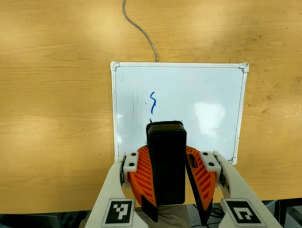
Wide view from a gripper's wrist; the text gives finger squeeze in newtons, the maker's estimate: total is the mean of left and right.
{"total": 9.1, "left": 9.4, "right": 8.8}